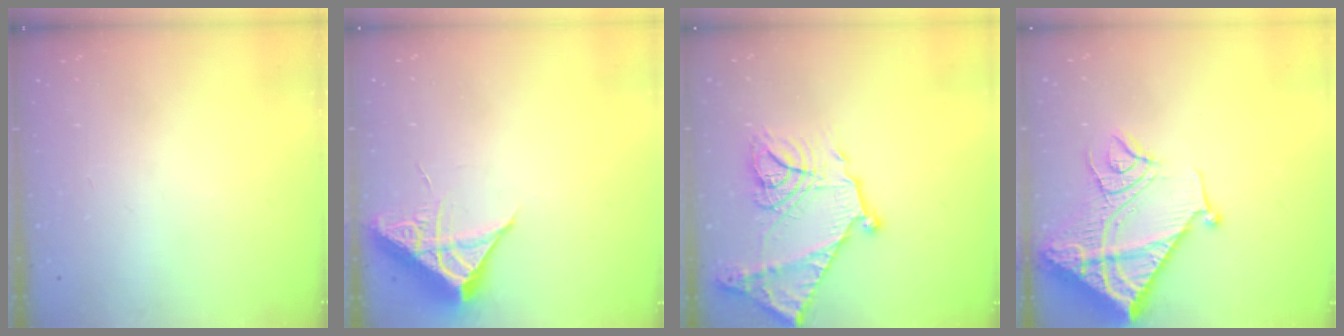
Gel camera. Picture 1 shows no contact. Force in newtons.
{"total": 6.4, "press": 6.4, "slide": 0.4}
{"total": 20.7, "press": 20.6, "slide": 2.0}
{"total": 19.7, "press": 19.6, "slide": 2.1}